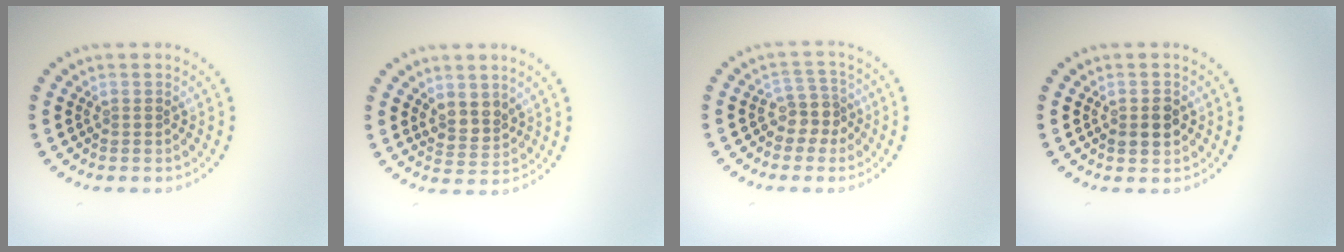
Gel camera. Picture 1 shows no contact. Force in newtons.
{"total": 2.1, "press": 1.8, "slide": 1.1}
{"total": 2.6, "press": 2.2, "slide": 1.5}
{"total": 2.4, "press": 2.4, "slide": 0.2}